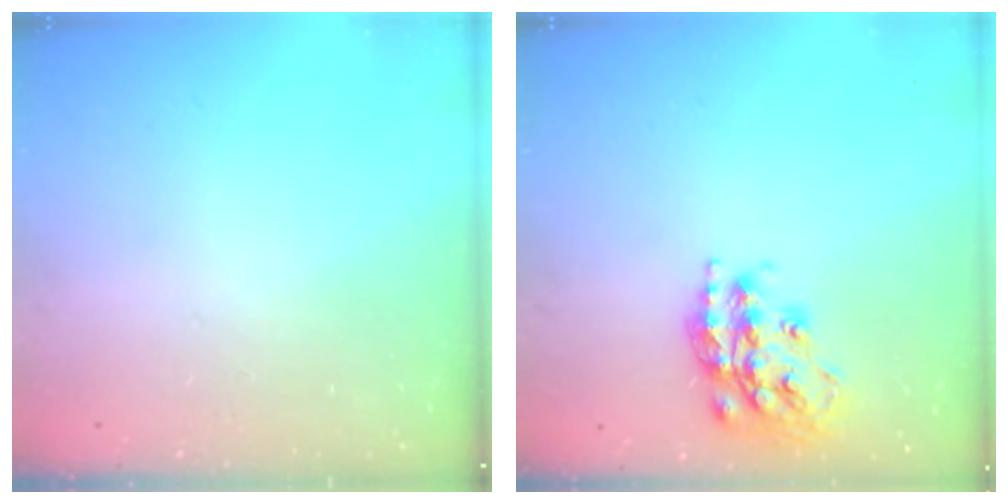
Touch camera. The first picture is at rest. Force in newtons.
{"total": 18.0, "press": 17.9, "slide": 1.2}